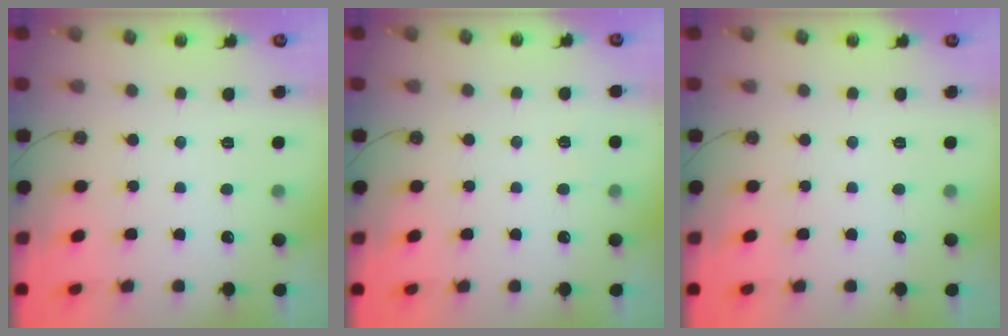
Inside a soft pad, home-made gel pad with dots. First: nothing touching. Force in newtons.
{"total": 2.5, "press": 2.4, "slide": 0.4}
{"total": 0.0}